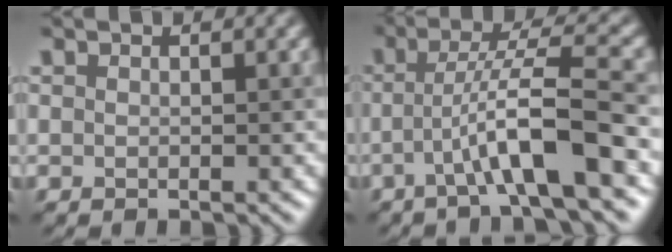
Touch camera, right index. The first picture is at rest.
{"total": 6.4, "force": [-1.9, 0.5, 6.1], "torque": [-0.106, 0.016, -0.033]}